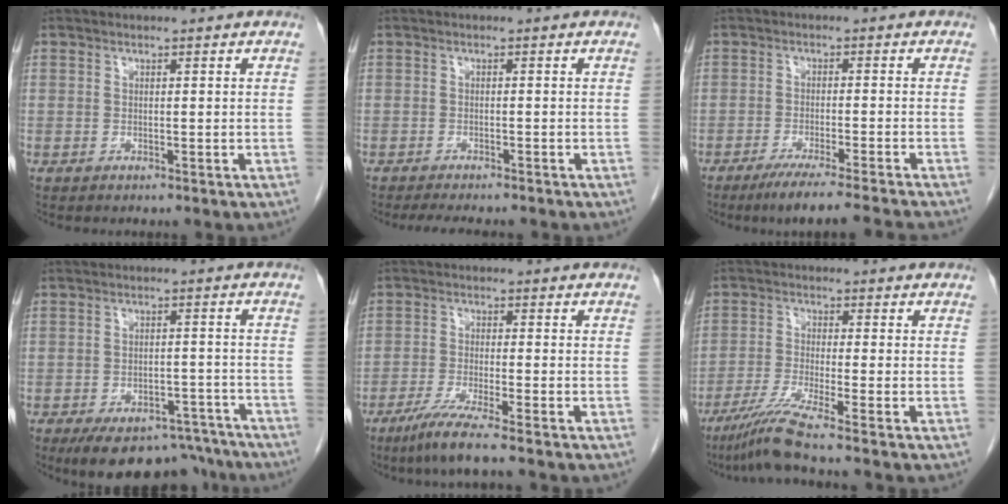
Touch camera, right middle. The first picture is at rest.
{"total": 6.4, "force": [-5.6, 1.2, 2.9], "torque": [-0.035, -0.008, -0.080]}
{"total": 11.0, "force": [-9.6, -1.3, 5.2], "torque": [-0.050, -0.024, -0.144]}
{"total": 13.1, "force": [-10.6, 5.8, 5.0], "torque": [-0.062, 0.016, -0.141]}
{"total": 6.1, "force": [-4.4, -0.9, 4.0], "torque": [-0.076, -0.020, -0.087]}
{"total": 5.9, "force": [-4.6, -1.8, 3.3], "torque": [-0.067, -0.029, -0.096]}